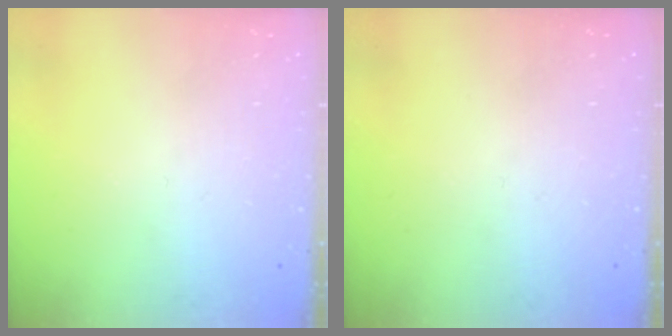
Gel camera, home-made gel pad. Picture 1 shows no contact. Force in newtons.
{"total": 0.0}